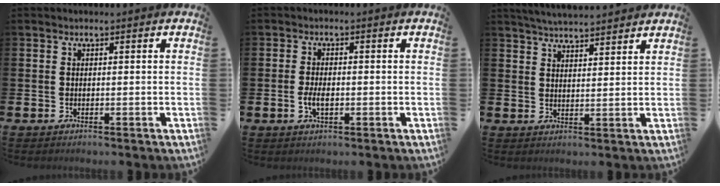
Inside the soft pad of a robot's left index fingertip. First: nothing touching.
{"total": 2.7, "force": [-0.5, 1.3, 2.3], "torque": [-0.038, -0.001, -0.011]}
{"total": 4.5, "force": [4.4, 0.1, 0.5], "torque": [-0.020, -0.021, 0.080]}